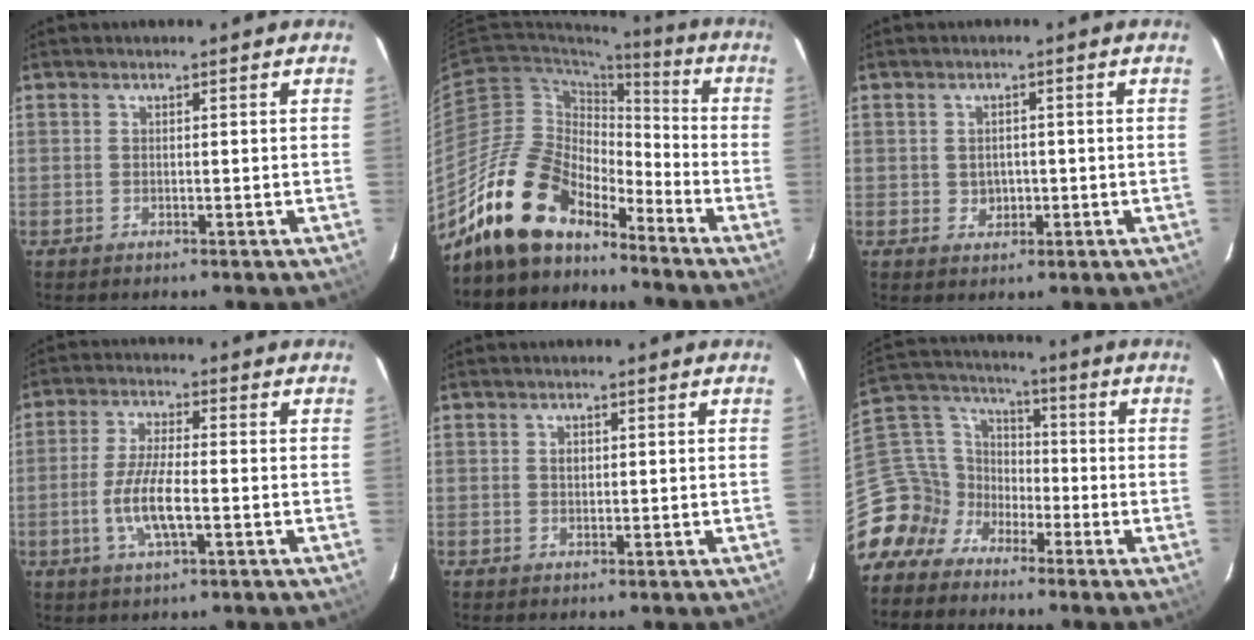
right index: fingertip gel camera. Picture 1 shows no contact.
{"total": 16.2, "force": [-12.8, 7.1, 6.8], "torque": [-0.138, 0.008, -0.236]}
{"total": 4.6, "force": [-0.6, 3.9, 2.5], "torque": [-0.045, 0.001, 0.000]}
{"total": 8.1, "force": [-2.2, 2.1, 7.5], "torque": [-0.154, -0.004, -0.044]}
{"total": 1.2, "force": [0.3, 0.9, 0.7], "torque": [-0.010, 0.004, 0.004]}
{"total": 10.9, "force": [-7.2, 7.9, 2.3], "torque": [-0.072, 0.039, -0.155]}